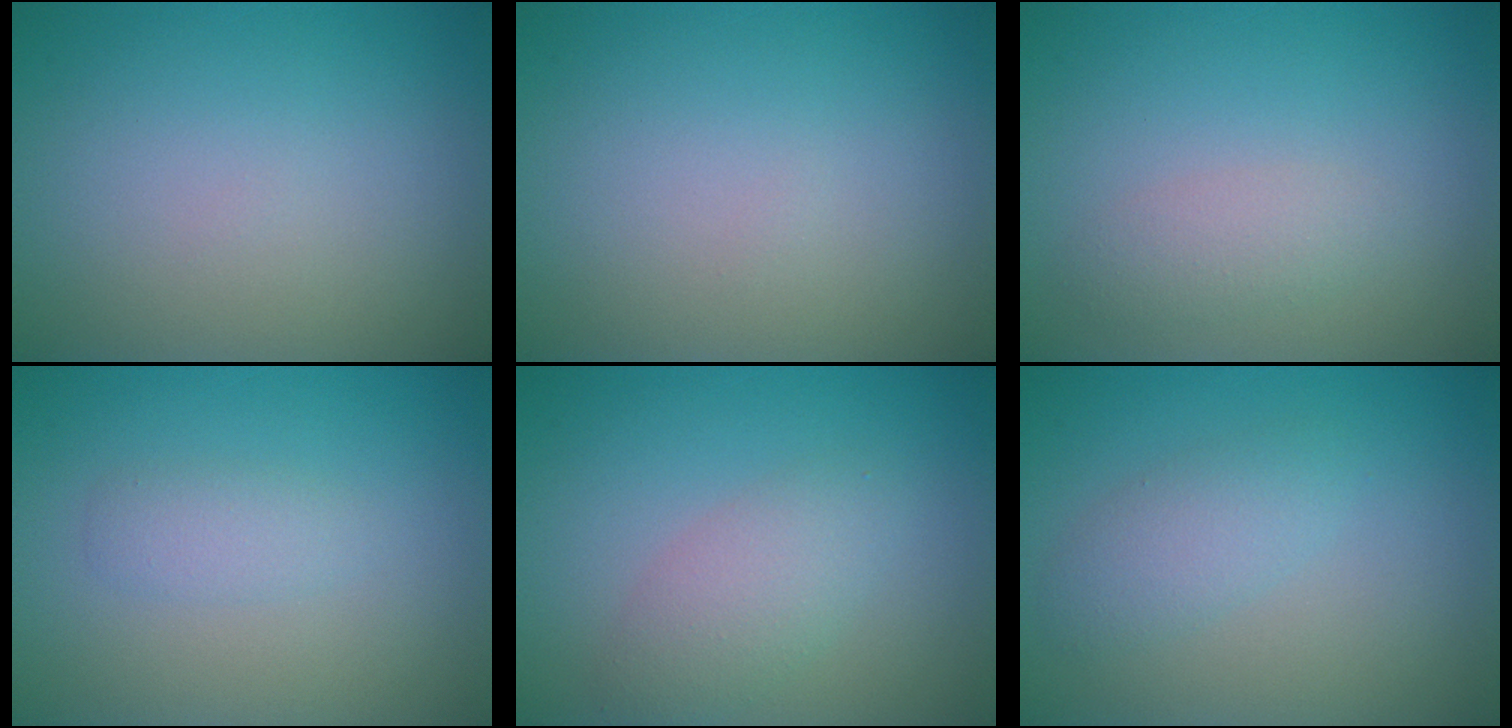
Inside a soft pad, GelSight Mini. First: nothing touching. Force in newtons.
{"total": 0.0}
{"total": 1.8, "press": 1.8, "slide": 0.1}
{"total": 1.4, "press": 1.4, "slide": 0.0}
{"total": 2.9, "press": 2.9, "slide": 0.2}
{"total": 2.2, "press": 2.2, "slide": 0.1}